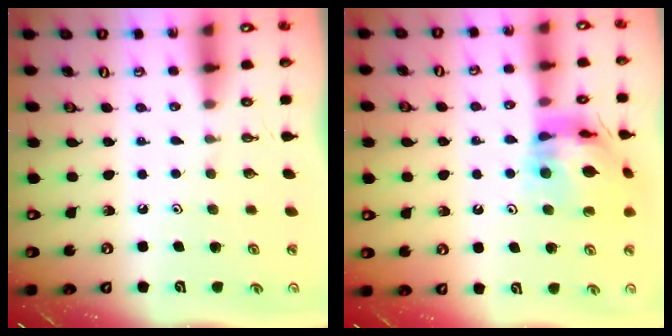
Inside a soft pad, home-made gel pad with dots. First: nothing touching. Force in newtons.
{"total": 14.2, "press": 14.1, "slide": 1.5}